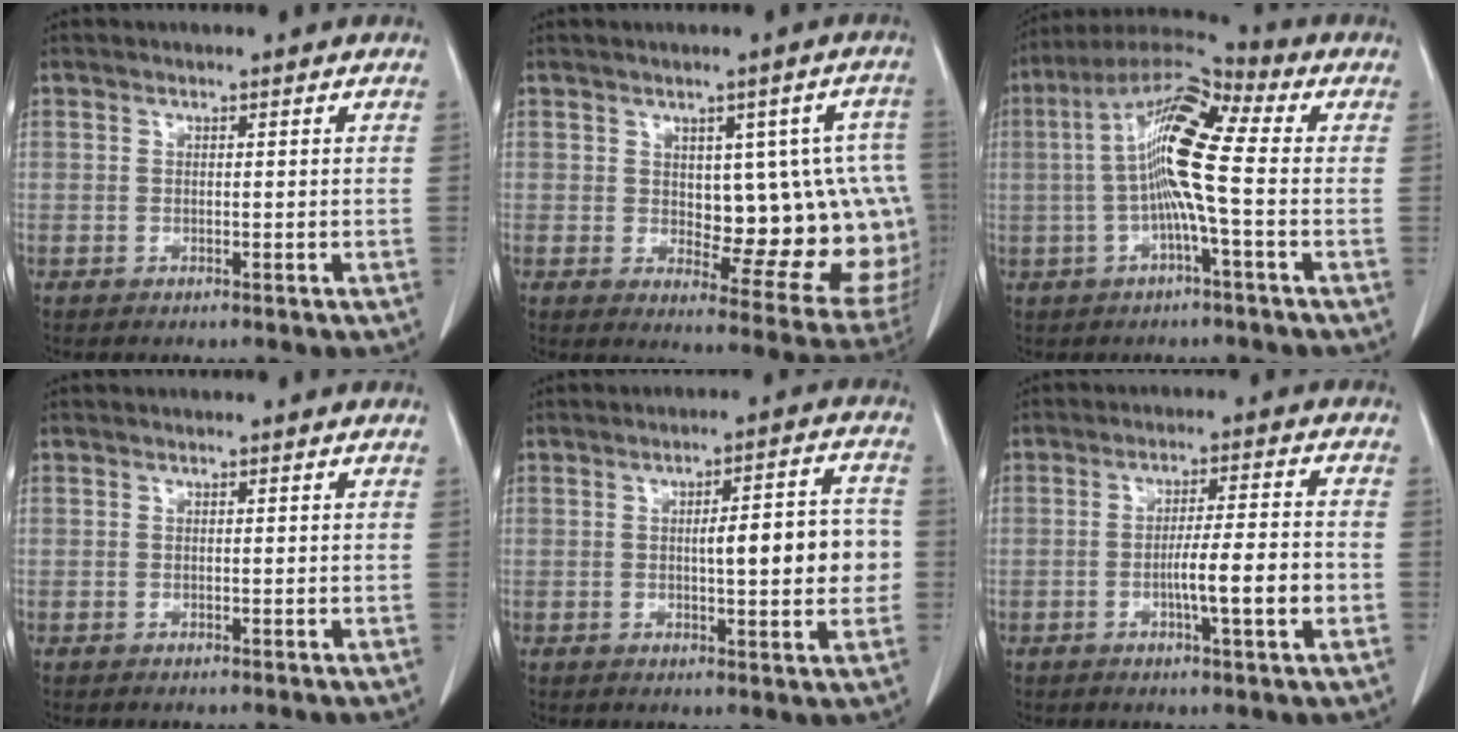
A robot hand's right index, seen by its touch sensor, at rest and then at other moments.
{"total": 15.0, "force": [0.8, 6.2, 13.6], "torque": [-0.125, 0.015, 0.026]}
{"total": 12.3, "force": [-0.1, 1.1, 12.2], "torque": [-0.237, 0.026, -0.015]}
{"total": 0.0}
{"total": 9.5, "force": [-0.3, 2.1, 9.2], "torque": [-0.120, 0.020, -0.001]}
{"total": 7.9, "force": [-2.2, 0.1, 7.6], "torque": [-0.121, 0.003, -0.036]}